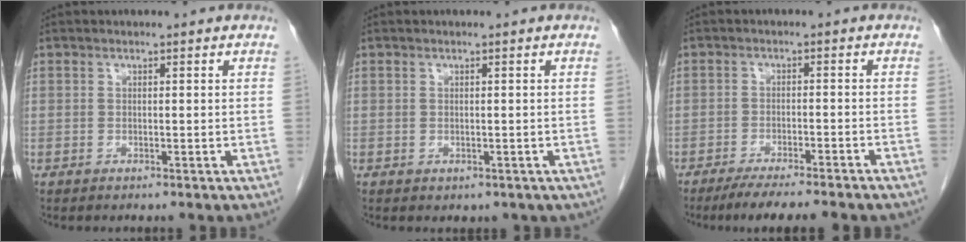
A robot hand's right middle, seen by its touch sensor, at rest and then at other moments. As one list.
[{"total": 1.1, "force": [-0.3, 0.9, 0.6], "torque": [-0.010, -0.001, 0.005]}, {"total": 10.8, "force": [-9.2, 0.6, 5.6], "torque": [-0.065, -0.015, -0.132]}]